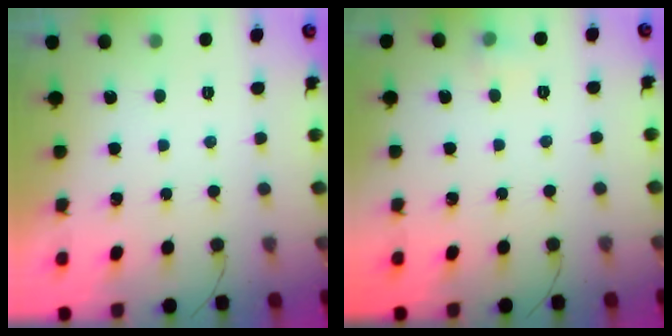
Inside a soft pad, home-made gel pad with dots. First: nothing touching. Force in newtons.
{"total": 4.0, "press": 3.8, "slide": 1.3}